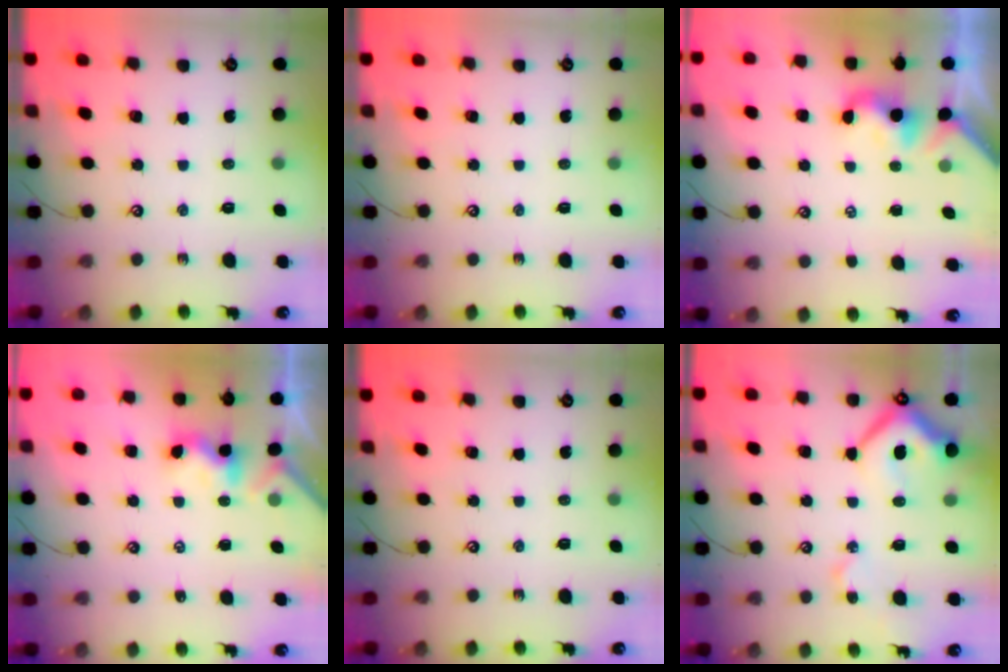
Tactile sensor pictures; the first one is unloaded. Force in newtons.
{"total": 0.0}
{"total": 2.0, "press": 1.9, "slide": 0.4}
{"total": 2.1, "press": 2.1, "slide": 0.3}
{"total": 0.0}
{"total": 11.8, "press": 11.6, "slide": 1.7}